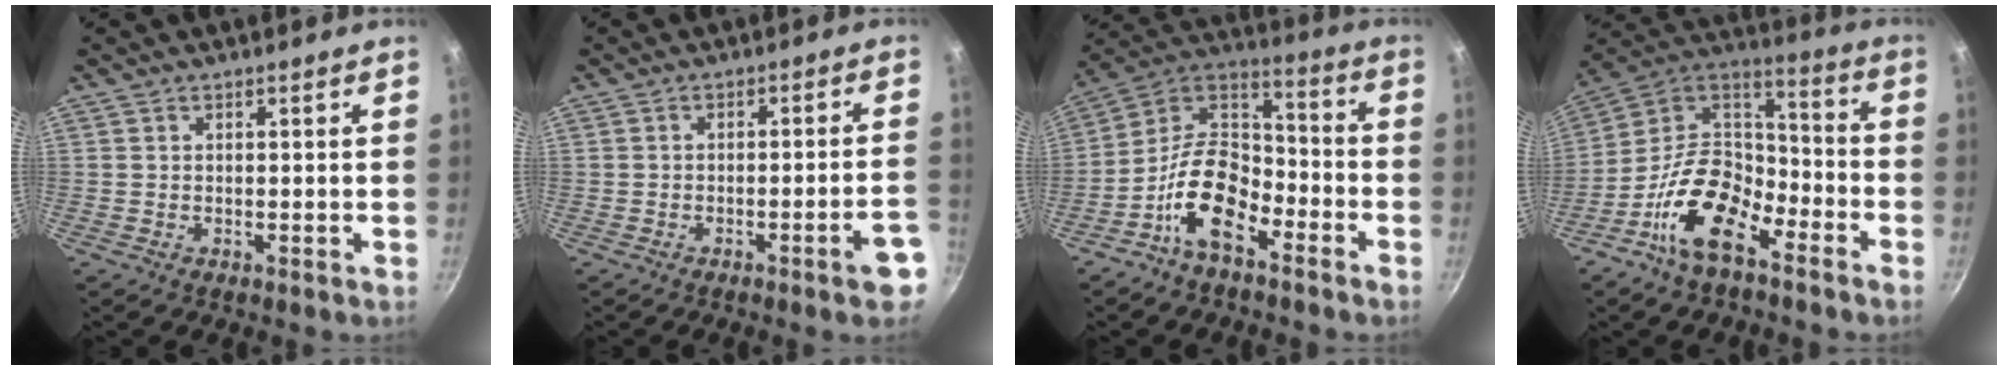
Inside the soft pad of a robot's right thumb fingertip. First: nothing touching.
{"total": 6.1, "force": [-3.3, 0.8, 5.0], "torque": [-0.056, 0.029, -0.034]}
{"total": 14.5, "force": [-7.7, 7.8, 9.4], "torque": [-0.150, 0.075, -0.167]}
{"total": 15.6, "force": [-9.0, 8.1, 9.8], "torque": [-0.156, 0.082, -0.190]}